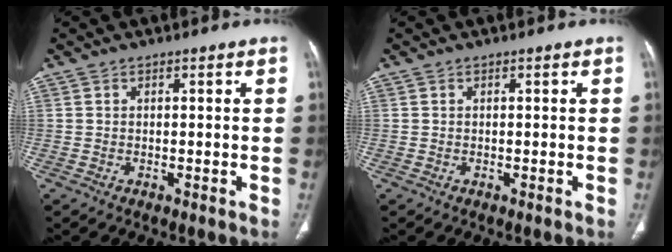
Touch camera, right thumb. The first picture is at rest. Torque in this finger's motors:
{"motor_torque": [0.00, 0.00, -0.08, 0.08, 0.00]}